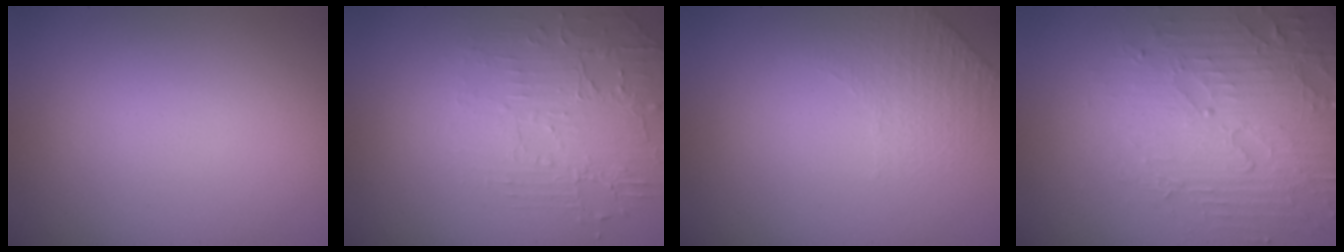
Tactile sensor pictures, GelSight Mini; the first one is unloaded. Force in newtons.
{"total": 2.1, "press": 1.3, "slide": 1.7}
{"total": 1.3, "press": 0.8, "slide": 1.1}
{"total": 4.2, "press": 4.2, "slide": 0.6}